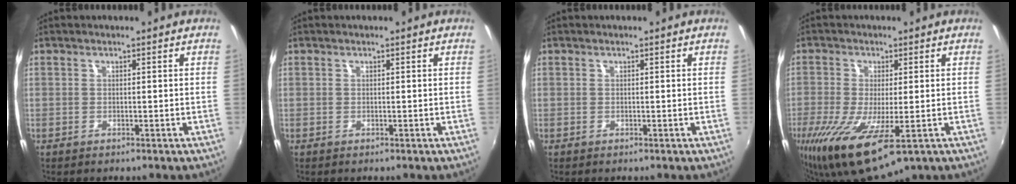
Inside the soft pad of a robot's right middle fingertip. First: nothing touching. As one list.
[{"total": 0.0}, {"total": 0.0}, {"total": 13.6, "force": [-5.9, 4.6, 11.4], "torque": [-0.241, -0.056, -0.099]}]